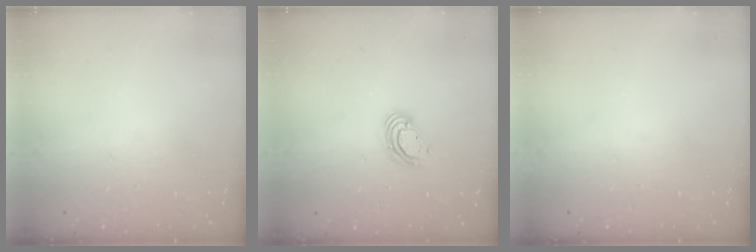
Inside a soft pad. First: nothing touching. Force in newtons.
{"total": 7.3, "press": 7.2, "slide": 1.1}
{"total": 0.0}